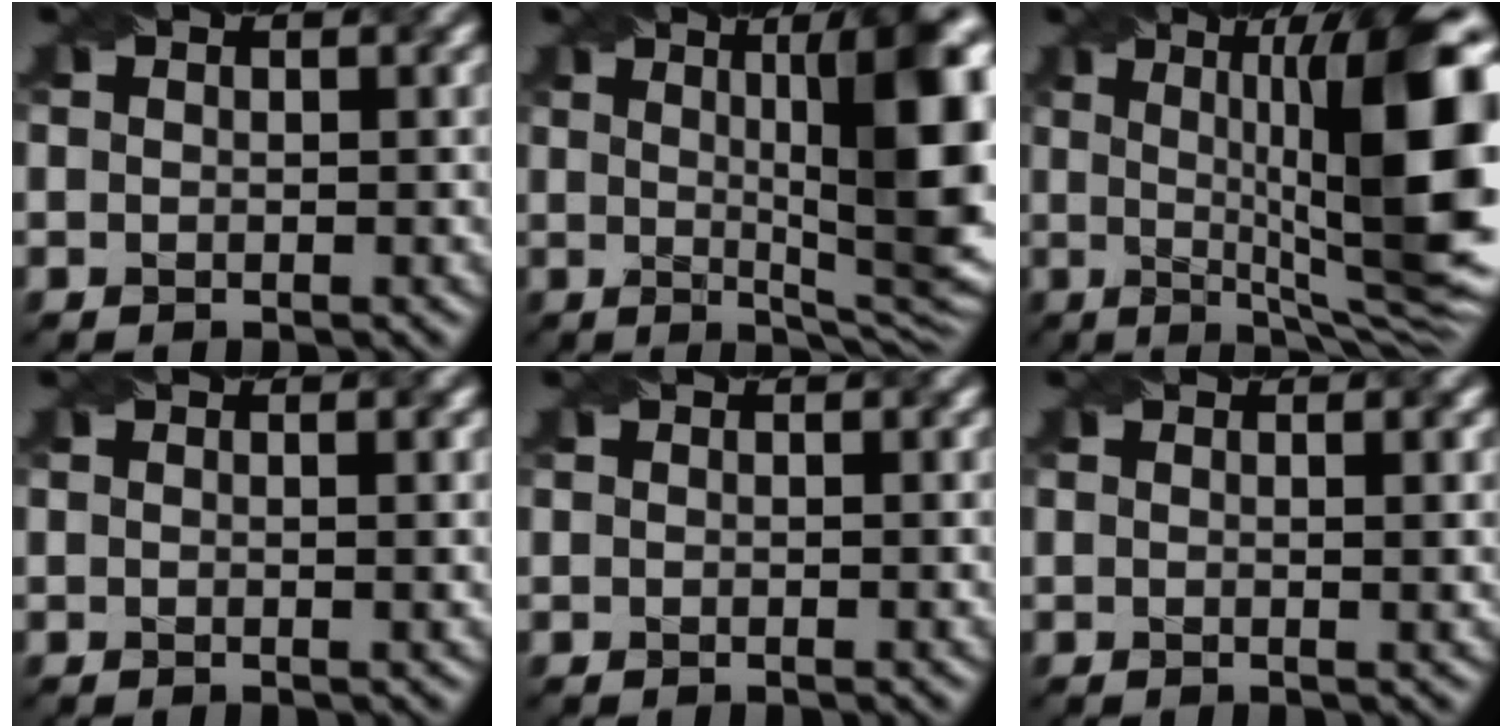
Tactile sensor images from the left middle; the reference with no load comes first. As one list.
[{"total": 12.7, "force": [2.1, 3.2, 12.1], "torque": [-0.138, -0.001, 0.032]}, {"total": 13.6, "force": [1.3, 3.0, 13.2], "torque": [-0.174, 0.004, 0.020]}, {"total": 1.2, "force": [0.3, 0.3, 1.1], "torque": [-0.014, 0.001, -0.002]}, {"total": 0.0}, {"total": 1.9, "force": [0.4, 0.6, 1.7], "torque": [-0.018, 0.001, -0.001]}]